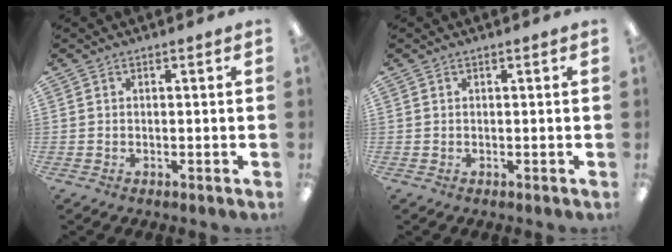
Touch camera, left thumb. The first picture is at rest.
{"total": 0.0}